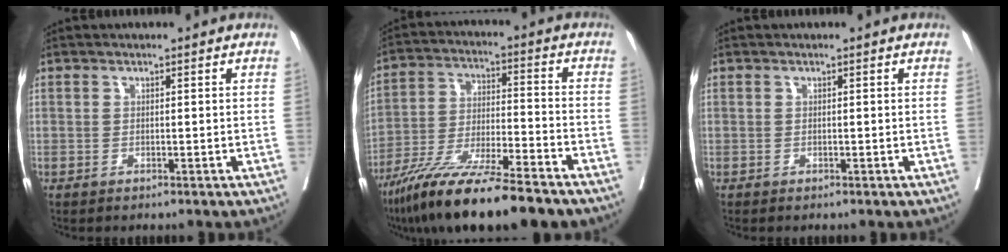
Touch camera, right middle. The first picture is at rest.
{"total": 16.5, "force": [-12.6, 1.5, 10.6], "torque": [-0.197, -0.038, -0.222]}
{"total": 0.0}